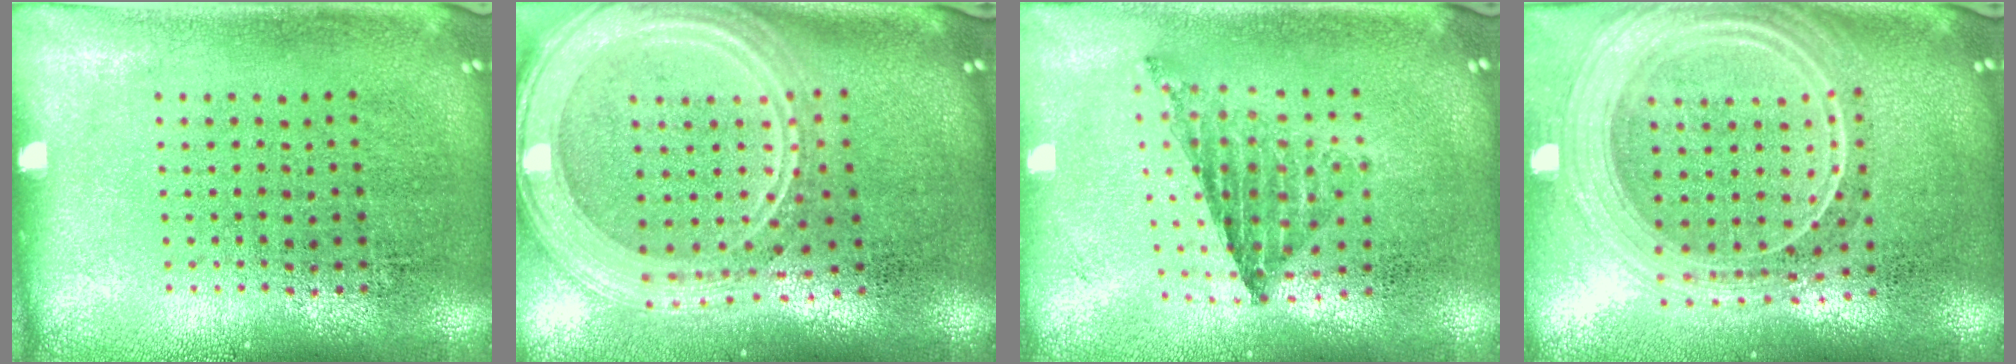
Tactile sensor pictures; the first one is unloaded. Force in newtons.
{"total": 3.1, "press": 2.5, "slide": 1.8}
{"total": 0.8, "press": 0.8, "slide": 0.1}
{"total": 2.5, "press": 2.1, "slide": 1.3}